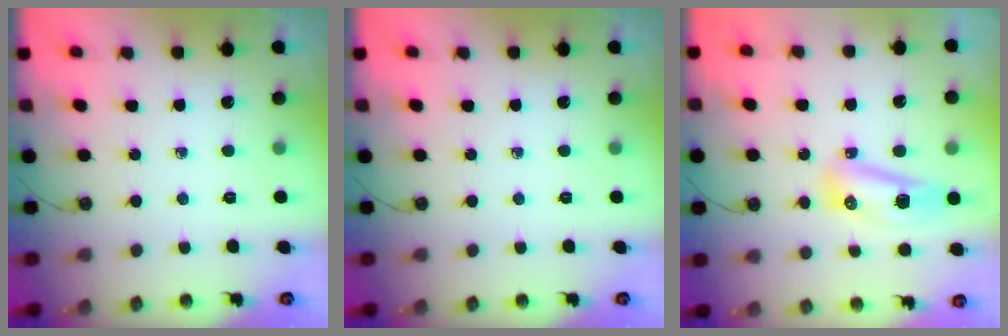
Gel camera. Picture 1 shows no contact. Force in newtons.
{"total": 0.0}
{"total": 14.0, "press": 10.4, "slide": 9.4}